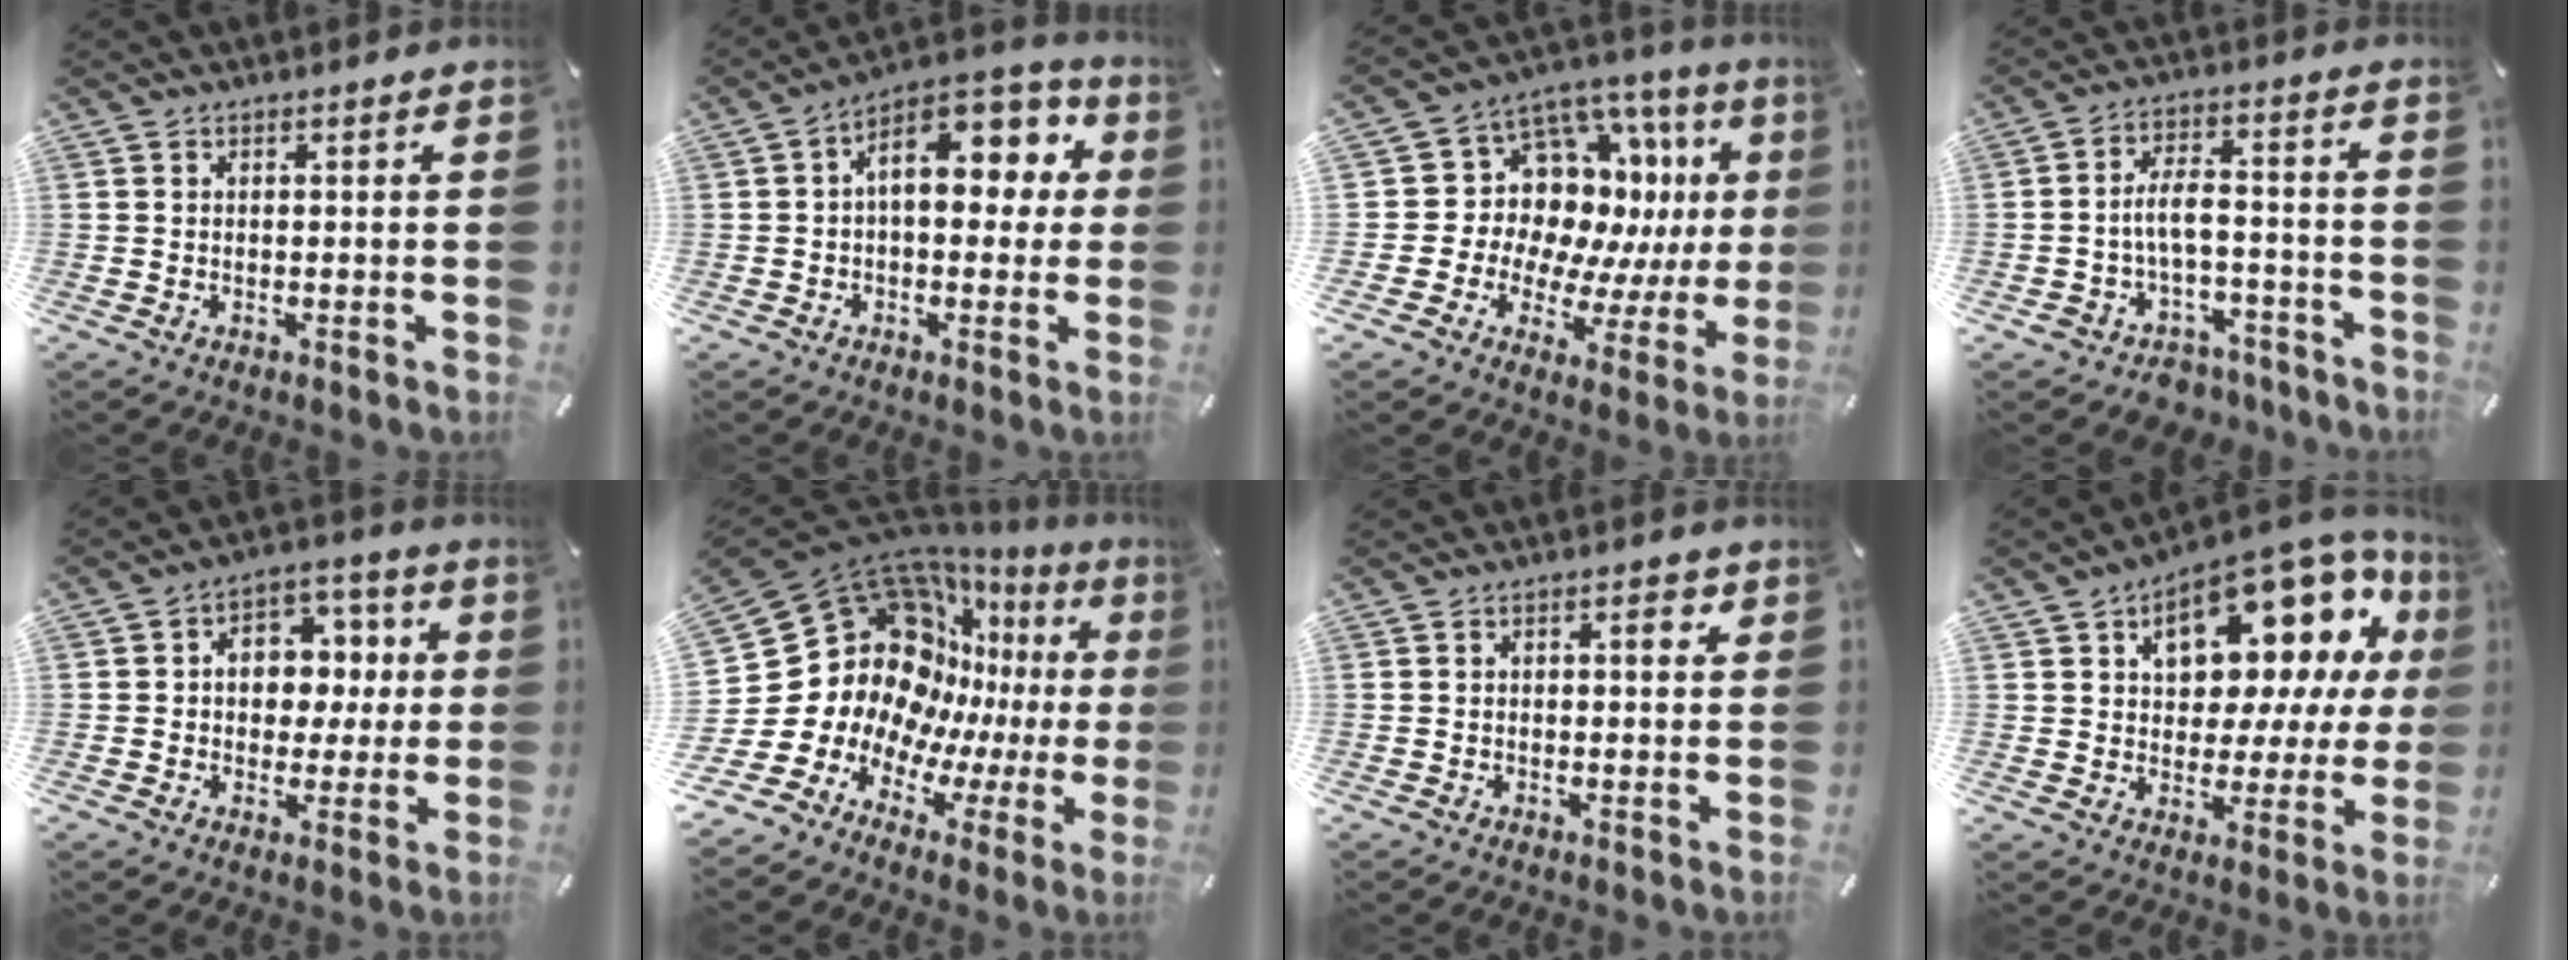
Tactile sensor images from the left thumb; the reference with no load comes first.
{"total": 13.2, "force": [4.1, 7.5, 10.0], "torque": [-0.139, -0.024, 0.070]}
{"total": 11.8, "force": [4.1, 9.8, 5.0], "torque": [-0.075, -0.076, 0.088]}
{"total": 8.0, "force": [-2.6, 5.6, 5.2], "torque": [-0.111, 0.015, -0.047]}
{"total": 8.9, "force": [0.0, 7.8, 4.2], "torque": [-0.053, 0.002, -0.001]}
{"total": 24.7, "force": [5.1, 19.4, 14.3], "torque": [-0.262, -0.099, 0.139]}
{"total": 2.8, "force": [0.5, 1.4, 2.4], "torque": [-0.032, 0.003, 0.002]}
{"total": 17.3, "force": [9.9, 9.7, 10.4], "torque": [-0.141, -0.083, 0.165]}